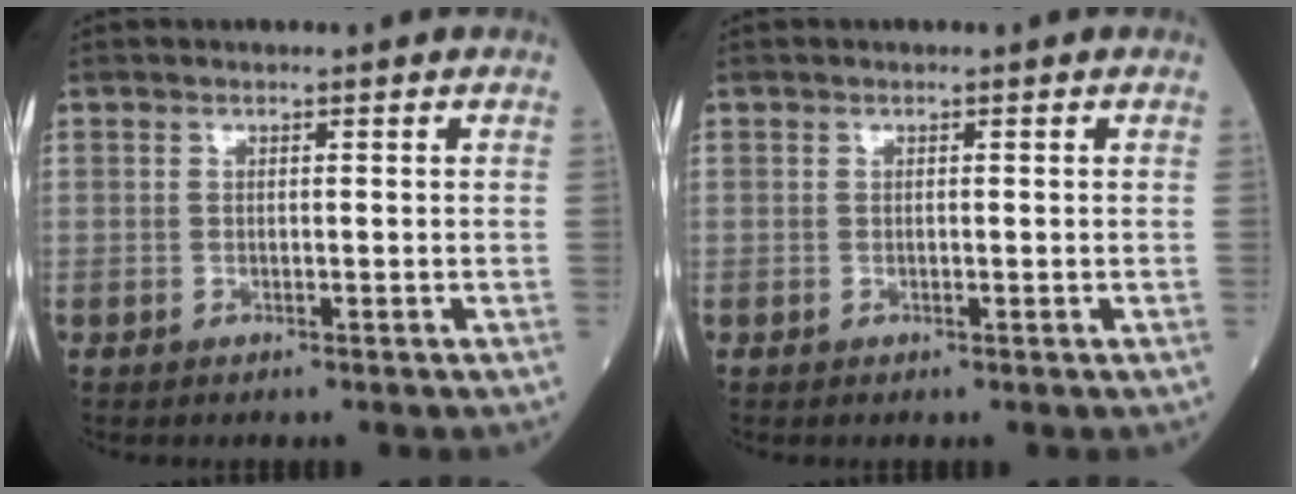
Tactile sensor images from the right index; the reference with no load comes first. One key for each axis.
{"total": 0.0}